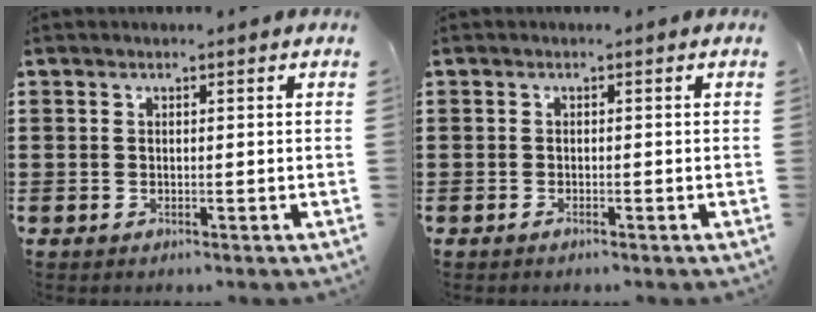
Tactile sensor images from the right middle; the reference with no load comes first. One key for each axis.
{"total": 0.7, "fx": -0.5, "fy": 0.1, "fz": 0.4, "tx": -0.010, "ty": -0.003, "tz": -0.010}